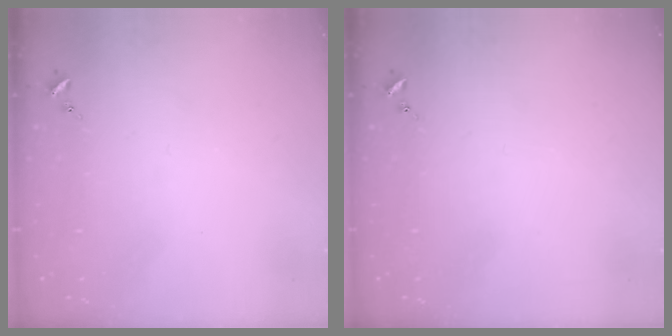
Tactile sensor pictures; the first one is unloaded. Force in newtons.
{"total": 0.0}